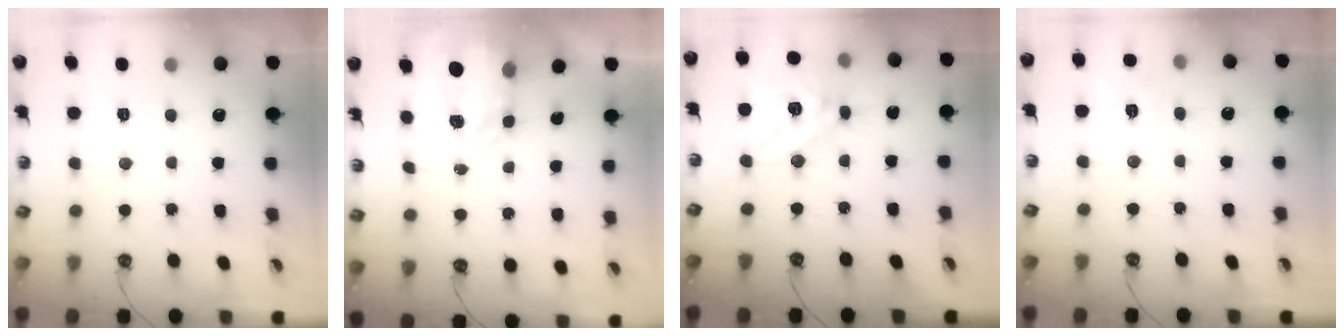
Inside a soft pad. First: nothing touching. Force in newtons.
{"total": 4.0, "press": 3.9, "slide": 0.6}
{"total": 16.5, "press": 16.2, "slide": 2.9}
{"total": 7.4, "press": 7.4, "slide": 0.8}